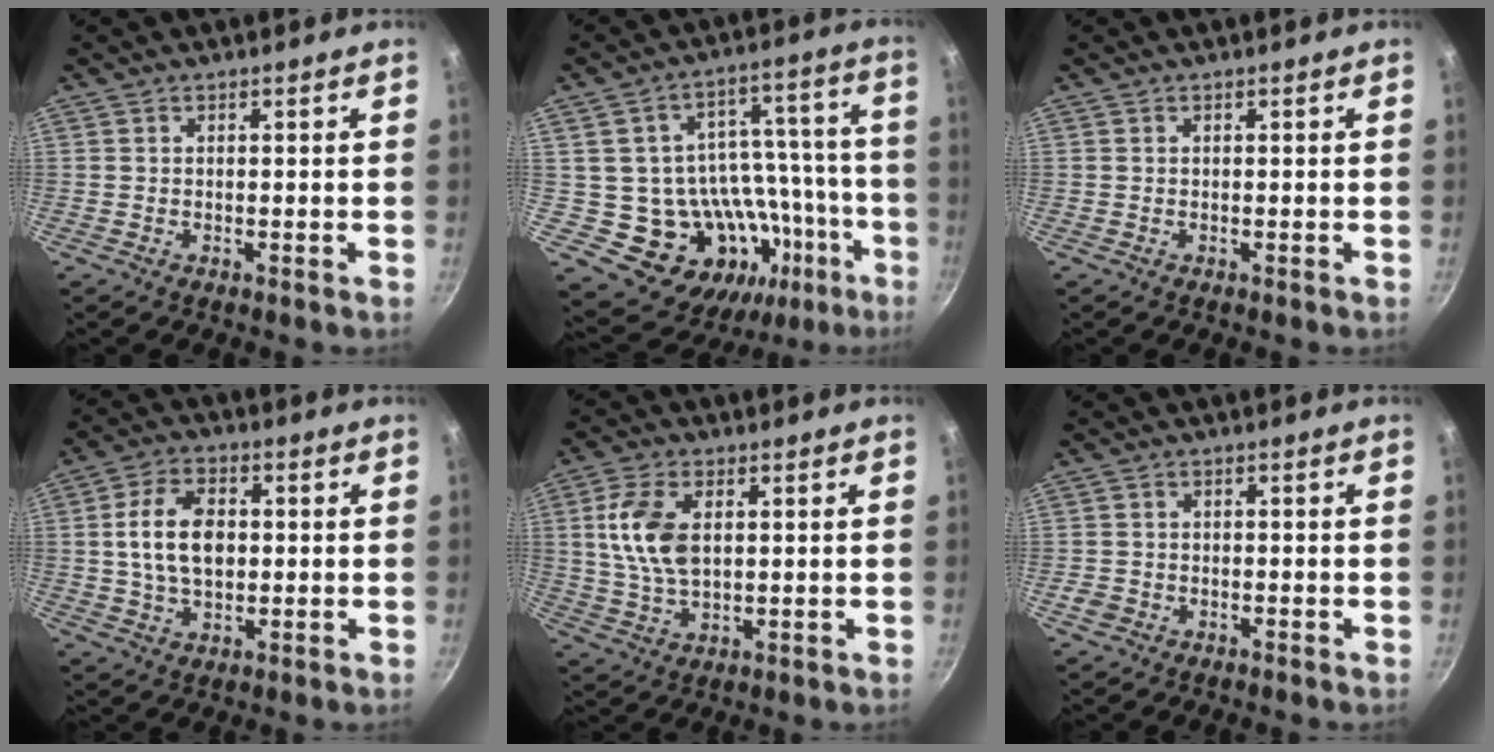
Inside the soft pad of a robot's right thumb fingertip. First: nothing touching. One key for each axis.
{"total": 22.9, "fx": -6.9, "fy": 16.1, "fz": 14.8, "tx": -0.179, "ty": 0.045, "tz": -0.072}
{"total": 0.0}
{"total": 10.7, "fx": 0.8, "fy": 6.9, "fz": 8.2, "tx": -0.135, "ty": 0.010, "tz": 0.010}
{"total": 10.4, "fx": 2.0, "fy": 6.0, "fz": 8.3, "tx": -0.155, "ty": -0.005, "tz": 0.040}
{"total": 2.4, "fx": -1.3, "fy": 1.8, "fz": 1.0, "tx": -0.018, "ty": 0.011, "tz": -0.021}